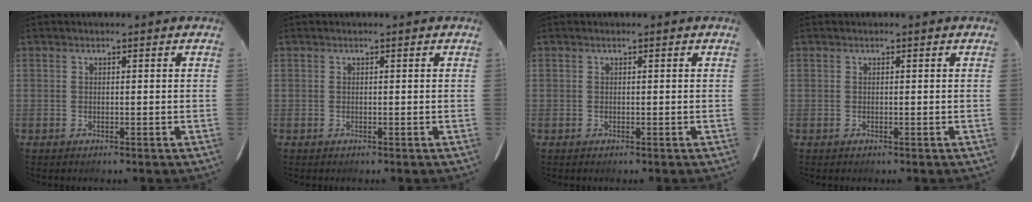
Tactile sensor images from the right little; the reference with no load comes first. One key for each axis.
{"total": 0.0}
{"total": 0.0}
{"total": 0.0}